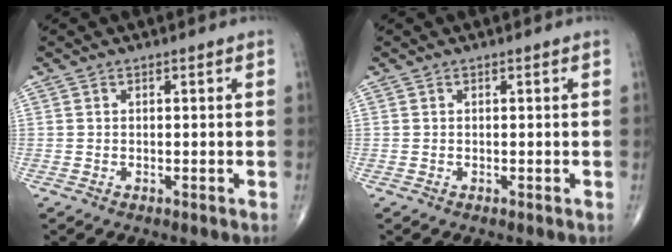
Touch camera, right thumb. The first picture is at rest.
{"total": 0.0}